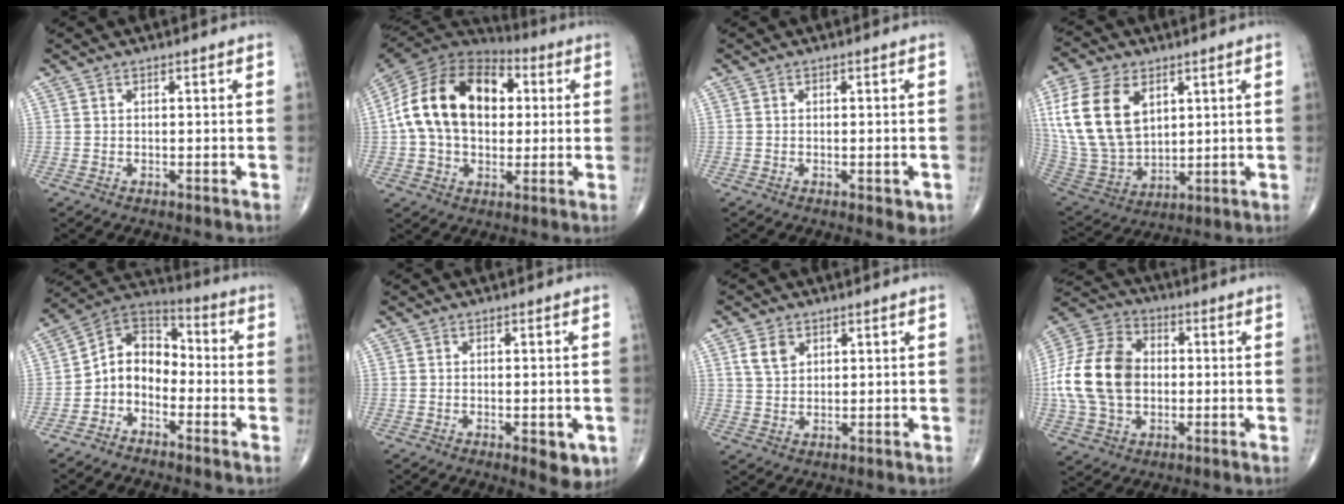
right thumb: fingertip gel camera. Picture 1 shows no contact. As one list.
[{"total": 21.3, "force": [2.7, 14.5, 15.4], "torque": [-0.268, 0.024, 0.041]}, {"total": 2.6, "force": [-0.9, 1.0, 2.2], "torque": [-0.021, -0.003, -0.009]}, {"total": 18.5, "force": [6.0, 12.2, 12.6], "torque": [-0.246, -0.018, 0.130]}, {"total": 9.4, "force": [-3.1, 7.1, 5.4], "torque": [-0.063, 0.066, -0.077]}, {"total": 5.4, "force": [-1.8, 2.1, 4.7], "torque": [-0.050, -0.008, -0.018]}, {"total": 4.2, "force": [2.0, 2.9, 2.3], "torque": [-0.031, -0.007, 0.043]}, {"total": 18.4, "force": [-0.4, 13.2, 12.8], "torque": [-0.246, 0.022, -0.007]}]